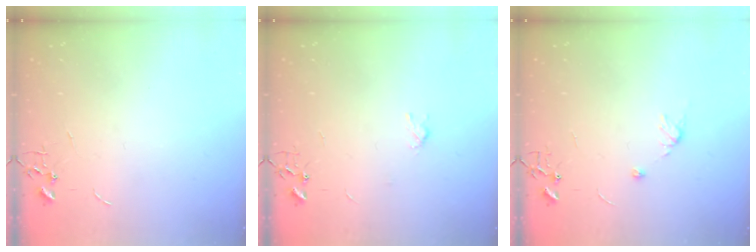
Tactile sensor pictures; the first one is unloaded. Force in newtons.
{"total": 3.0, "press": 2.9, "slide": 0.6}
{"total": 6.2, "press": 6.2, "slide": 0.7}